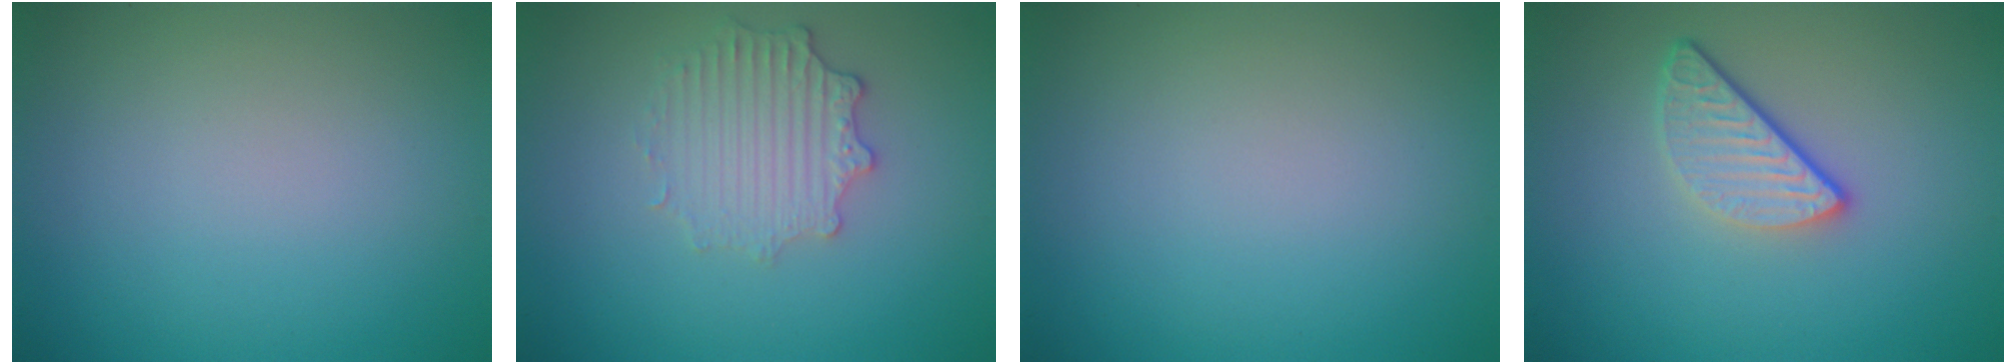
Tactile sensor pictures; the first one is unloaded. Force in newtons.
{"total": 2.6, "press": 2.5, "slide": 0.9}
{"total": 0.0}
{"total": 3.2, "press": 2.5, "slide": 2.0}